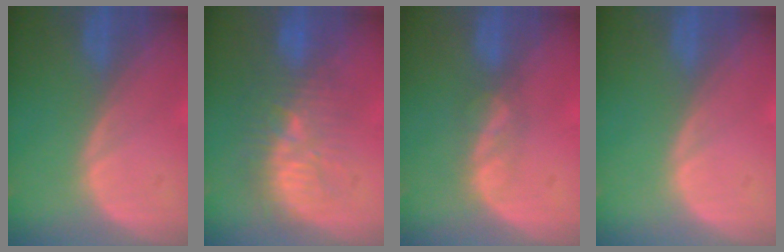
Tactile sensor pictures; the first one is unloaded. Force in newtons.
{"total": 9.3, "press": 8.9, "slide": 2.5}
{"total": 3.1, "press": 2.7, "slide": 1.6}
{"total": 0.0}